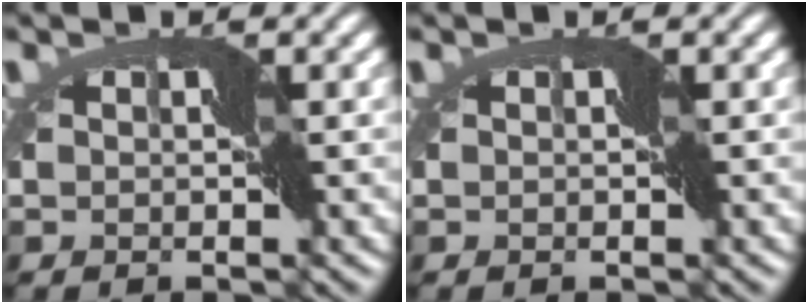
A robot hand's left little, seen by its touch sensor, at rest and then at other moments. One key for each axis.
{"total": 0.0}